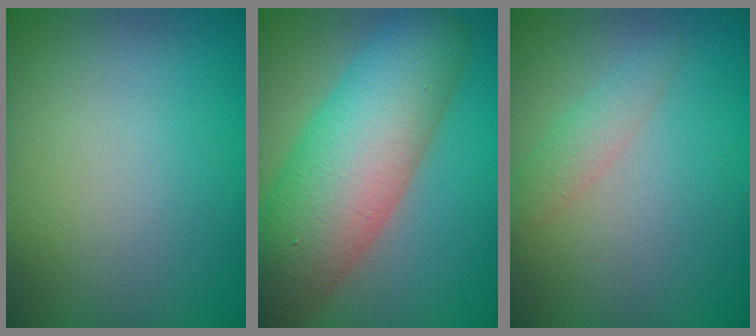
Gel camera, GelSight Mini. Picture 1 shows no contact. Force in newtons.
{"total": 11.7, "press": 11.7, "slide": 0.5}
{"total": 1.6, "press": 1.6, "slide": 0.1}